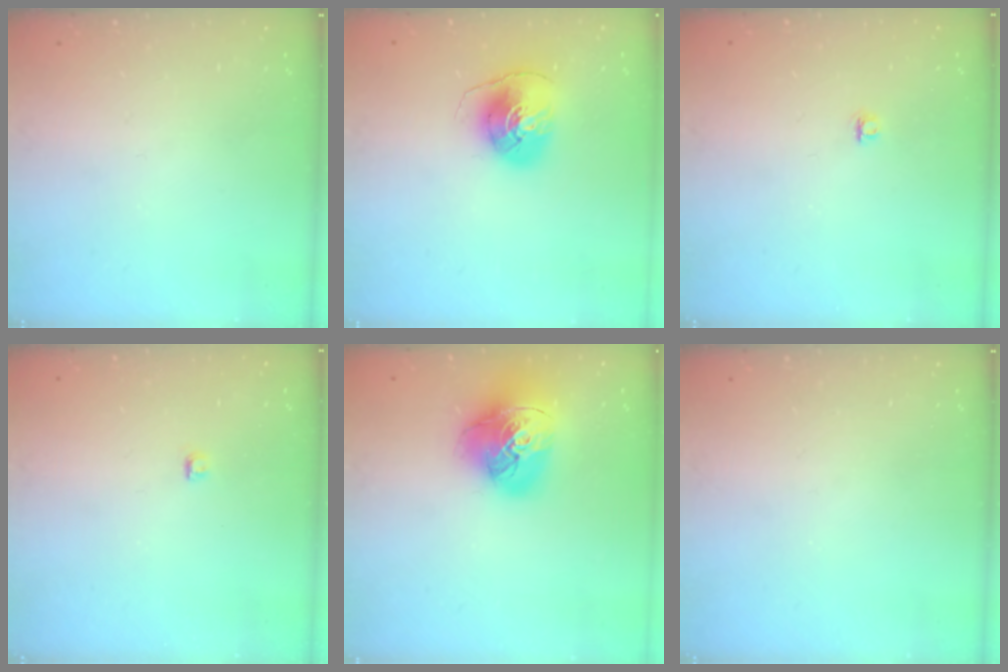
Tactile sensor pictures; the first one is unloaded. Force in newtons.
{"total": 8.1, "press": 8.0, "slide": 1.2}
{"total": 3.8, "press": 3.8, "slide": 0.5}
{"total": 2.8, "press": 2.7, "slide": 0.3}
{"total": 17.3, "press": 17.2, "slide": 2.0}
{"total": 0.0}